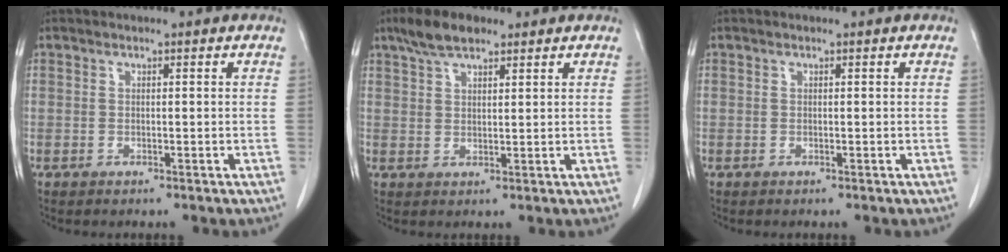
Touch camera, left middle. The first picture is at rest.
{"total": 5.4, "force": [3.9, 1.8, 3.2], "torque": [-0.068, 0.014, 0.074]}
{"total": 0.0}